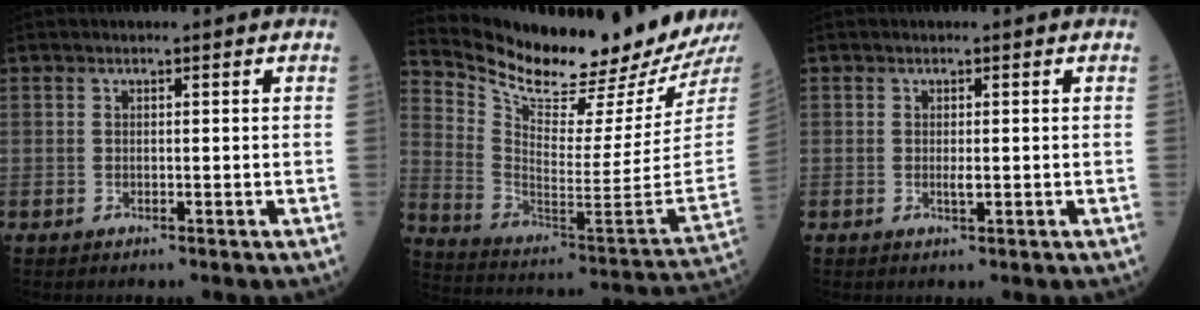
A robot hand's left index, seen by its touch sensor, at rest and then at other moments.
{"total": 22.8, "force": [20.8, -0.5, 9.3], "torque": [-0.174, -0.110, 0.318]}
{"total": 0.8, "force": [-0.1, 0.2, 0.7], "torque": [-0.016, -0.006, -0.004]}